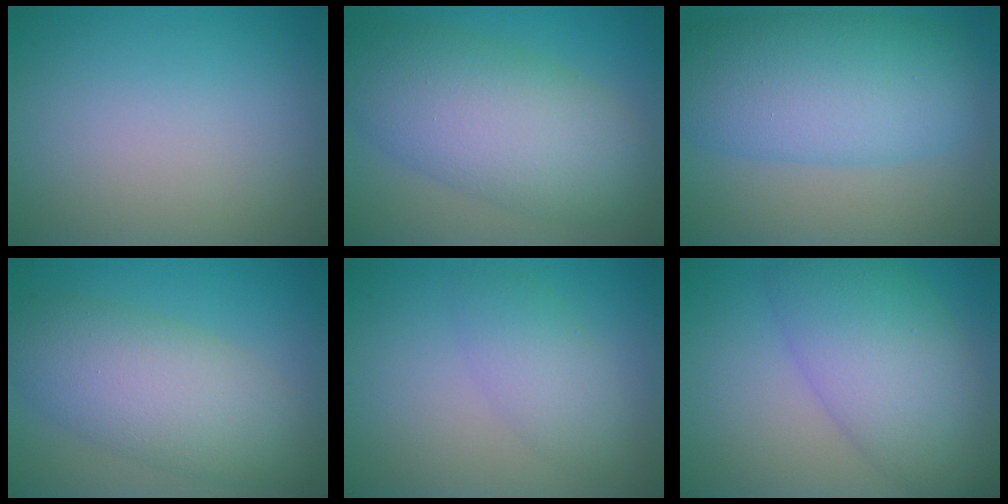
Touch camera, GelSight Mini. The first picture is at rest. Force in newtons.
{"total": 9.4, "press": 9.4, "slide": 0.6}
{"total": 9.3, "press": 9.3, "slide": 0.2}
{"total": 7.5, "press": 7.5, "slide": 0.3}
{"total": 3.0, "press": 3.0, "slide": 0.1}
{"total": 8.2, "press": 8.2, "slide": 0.2}